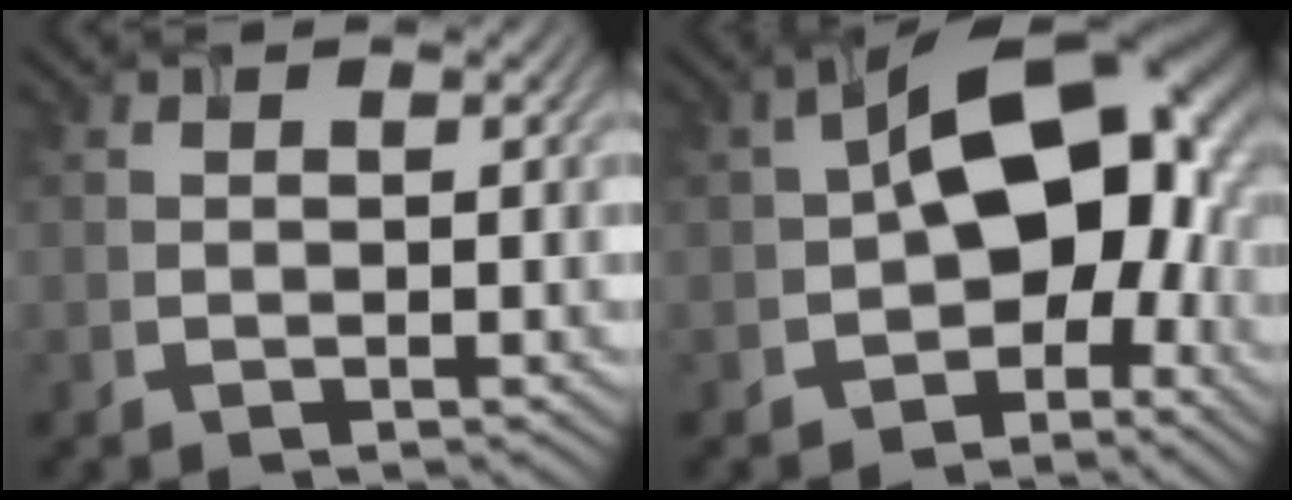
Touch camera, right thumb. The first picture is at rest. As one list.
[{"total": 13.9, "force": [-1.0, 8.9, 10.6], "torque": [-0.145, 0.004, -0.028]}]